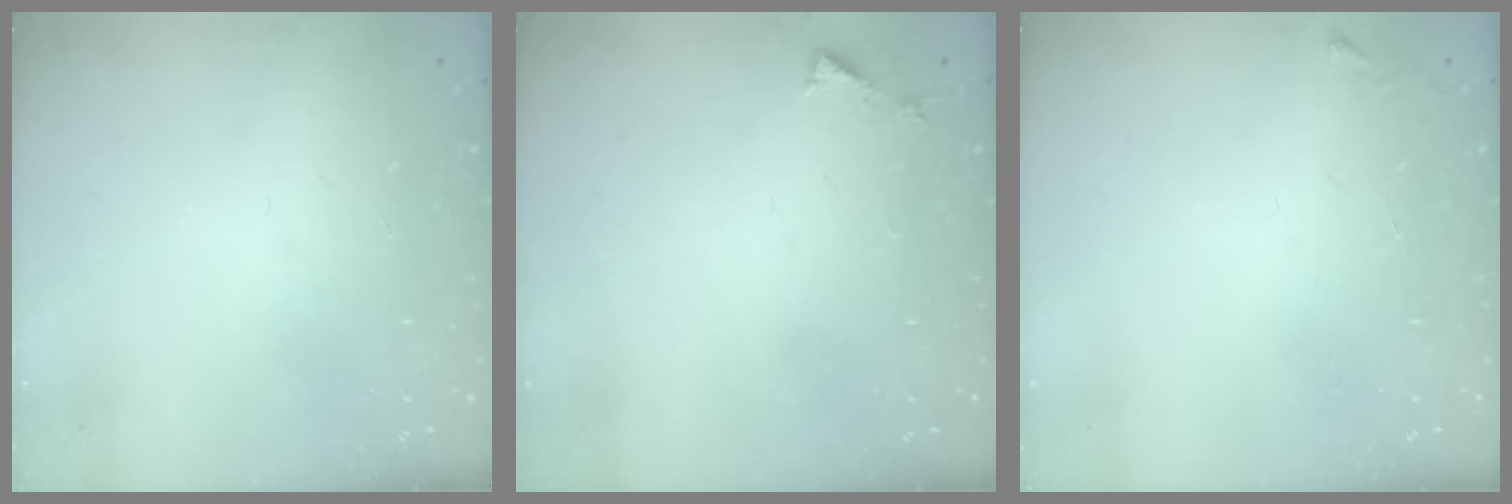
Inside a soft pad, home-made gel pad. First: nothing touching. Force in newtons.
{"total": 3.0, "press": 3.0, "slide": 0.2}
{"total": 2.6, "press": 2.6, "slide": 0.3}